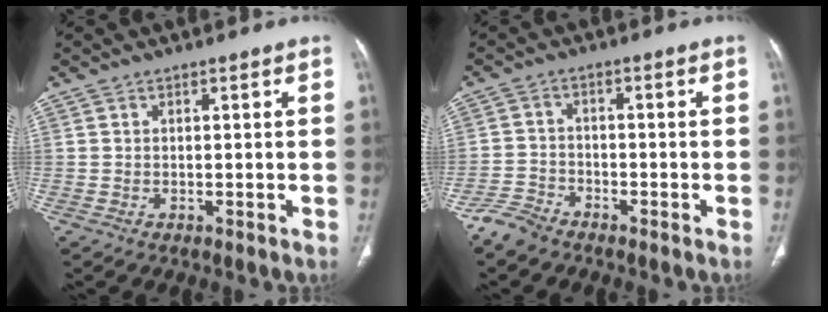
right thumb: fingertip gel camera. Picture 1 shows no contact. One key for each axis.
{"total": 4.2, "fx": -3.7, "fy": 1.7, "fz": 1.0, "tx": -0.023, "ty": 0.008, "tz": -0.079}